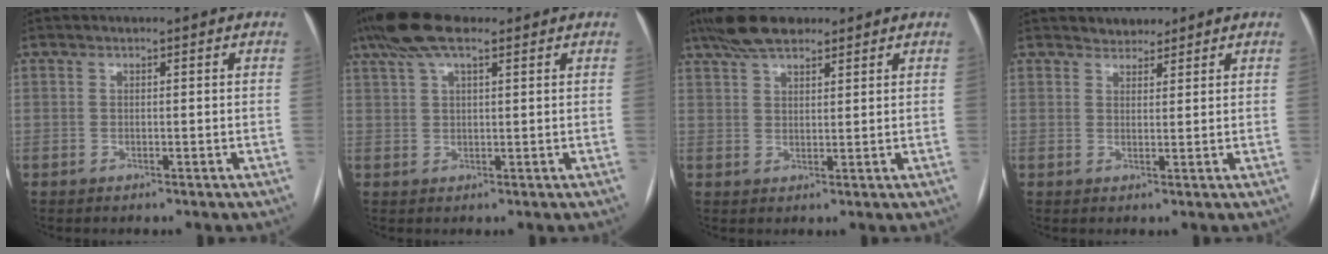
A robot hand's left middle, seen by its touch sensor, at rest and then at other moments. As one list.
[{"total": 8.5, "force": [5.8, 2.5, 5.7], "torque": [-0.119, 0.037, 0.104]}, {"total": 7.7, "force": [5.9, 2.6, 4.2], "torque": [-0.082, 0.026, 0.106]}, {"total": 2.5, "force": [2.2, 1.2, 0.1], "torque": [-0.004, 0.009, 0.034]}]